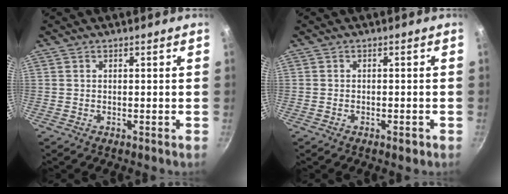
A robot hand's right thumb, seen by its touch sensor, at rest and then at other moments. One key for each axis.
{"total": 1.5, "fx": -0.8, "fy": 0.7, "fz": 1.1, "tx": -0.019, "ty": 0.007, "tz": -0.011}